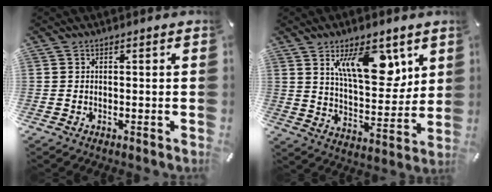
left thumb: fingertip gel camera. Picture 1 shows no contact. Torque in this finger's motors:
{"motor_torque": [0.71, 1.08, 1.42, -1.34, 0.49]}